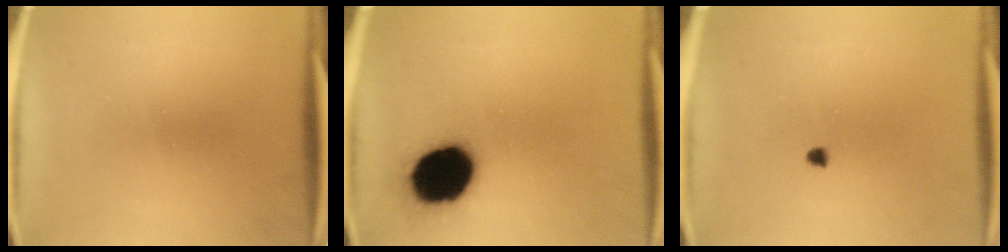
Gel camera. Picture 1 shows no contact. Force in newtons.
{"total": 18.0}
{"total": 1.0}